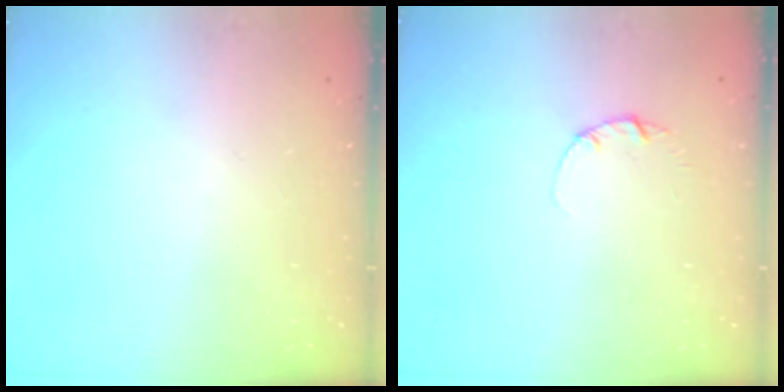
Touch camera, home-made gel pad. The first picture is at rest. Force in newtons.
{"total": 1.3, "press": 1.3, "slide": 0.2}